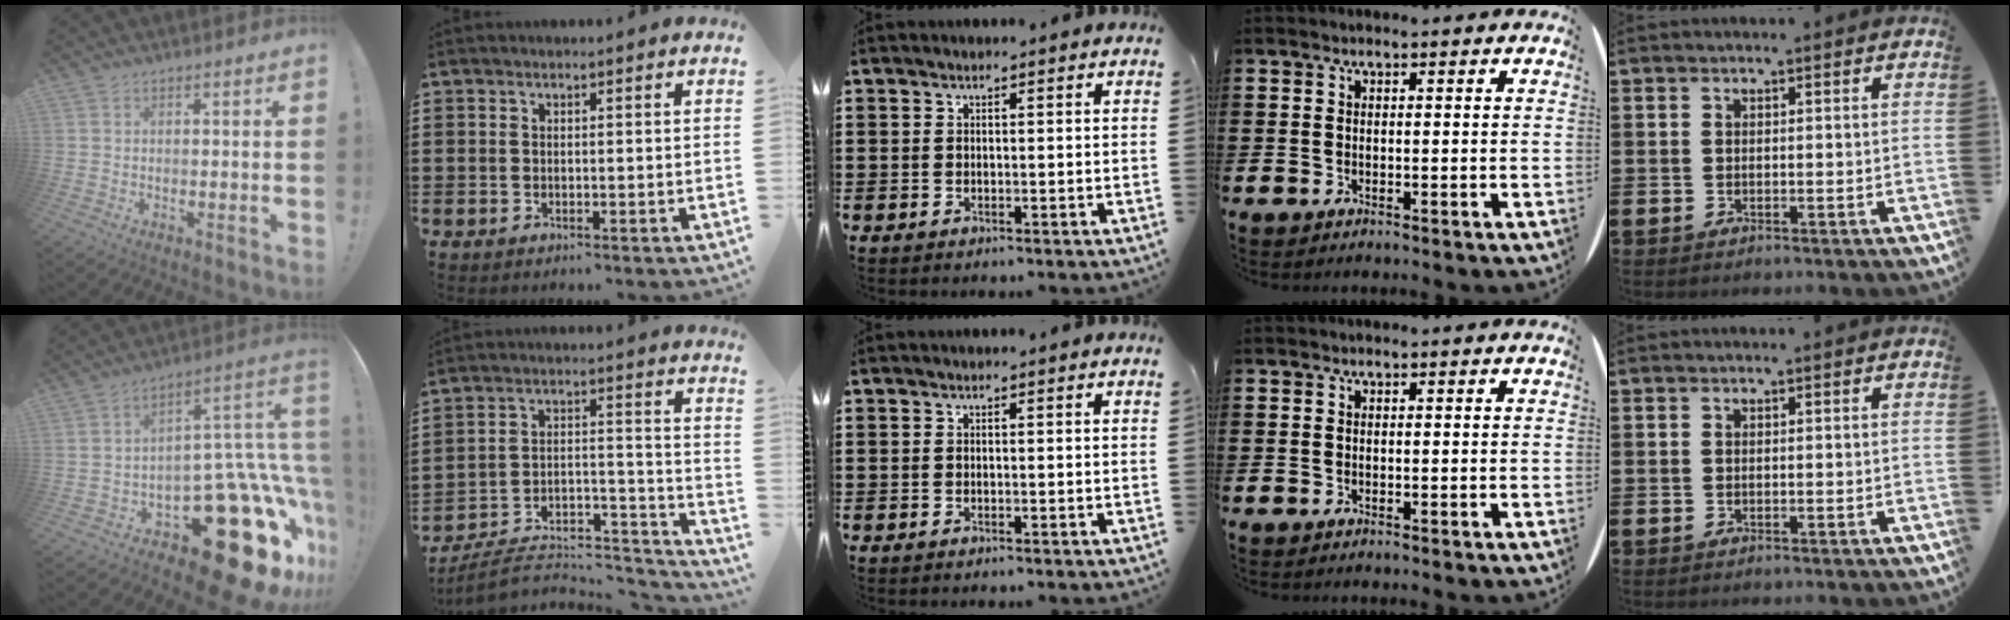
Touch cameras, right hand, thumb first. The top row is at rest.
{"thumb": {"total": 29.4, "force": [-12.3, 14.4, 22.5], "torque": [-0.229, 0.047, -0.158]}, "index": {"total": 7.8, "force": [-6.6, 2.6, 3.2], "torque": [-0.054, 0.010, -0.127]}}